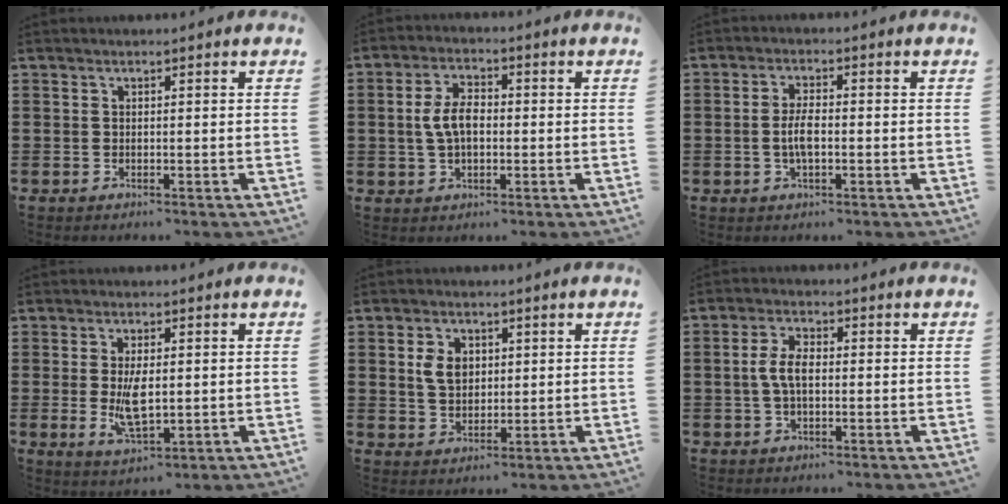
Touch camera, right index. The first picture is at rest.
{"total": 5.5, "force": [0.0, 2.6, 4.8], "torque": [-0.110, 0.004, -0.006]}
{"total": 4.2, "force": [-0.6, 1.4, 3.9], "torque": [-0.088, -0.003, -0.017]}
{"total": 5.9, "force": [-0.1, 2.4, 5.4], "torque": [-0.107, -0.008, -0.006]}
{"total": 4.3, "force": [1.2, 2.7, 3.1], "torque": [-0.073, 0.009, 0.020]}
{"total": 4.4, "force": [-0.1, 1.7, 4.1], "torque": [-0.094, -0.001, -0.008]}